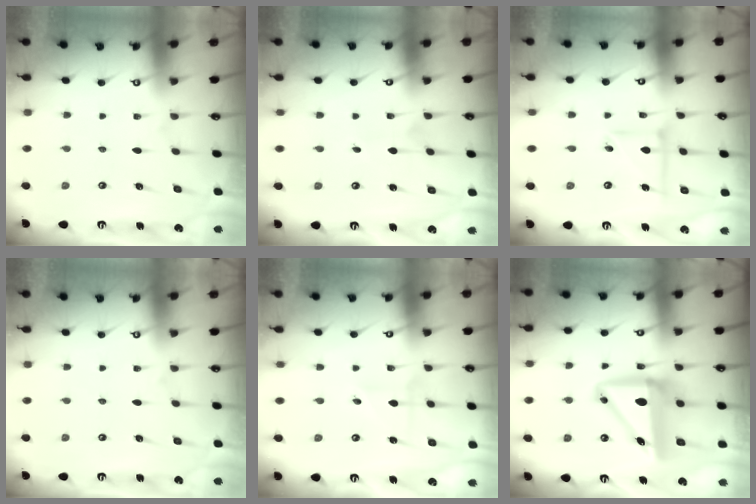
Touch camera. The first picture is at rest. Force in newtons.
{"total": 2.0, "press": 2.0, "slide": 0.1}
{"total": 7.0, "press": 7.0, "slide": 0.4}
{"total": 0.0}
{"total": 2.3, "press": 2.3, "slide": 0.4}
{"total": 10.6, "press": 10.1, "slide": 3.2}